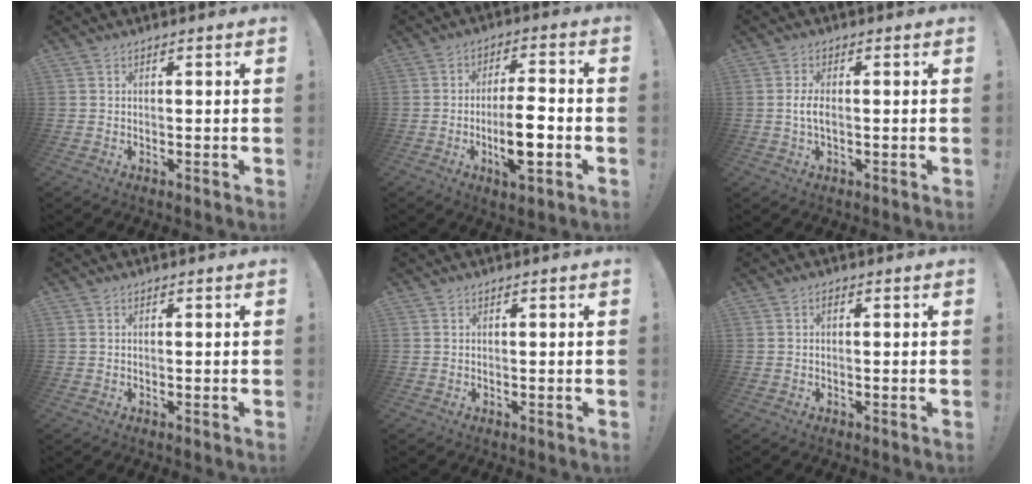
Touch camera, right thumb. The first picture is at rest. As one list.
[{"total": 11.3, "force": [-3.3, 2.8, 10.4], "torque": [-0.177, 0.004, -0.061]}, {"total": 4.2, "force": [-0.5, 1.6, 3.9], "torque": [-0.089, 0.005, -0.010]}, {"total": 0.0}, {"total": 0.0}, {"total": 0.8, "force": [-0.3, 0.4, 0.7], "torque": [-0.021, 0.007, -0.005]}]